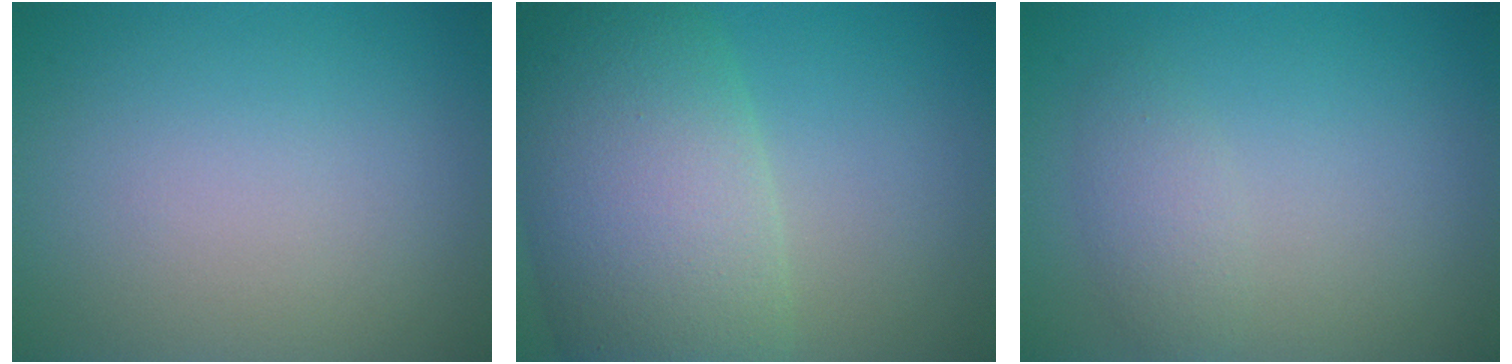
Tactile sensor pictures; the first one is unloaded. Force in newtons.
{"total": 11.3, "press": 11.3, "slide": 0.5}
{"total": 1.9, "press": 1.9, "slide": 0.1}